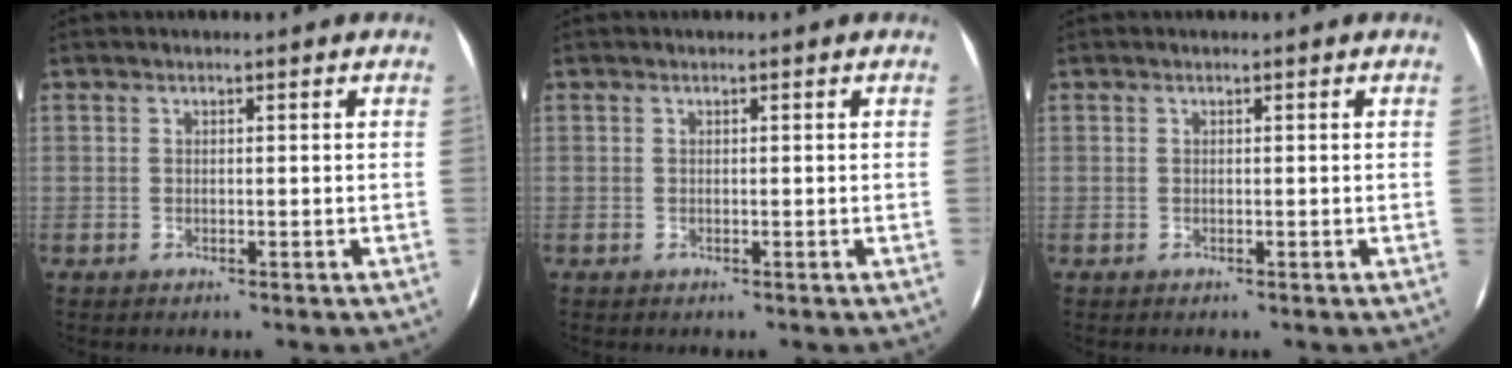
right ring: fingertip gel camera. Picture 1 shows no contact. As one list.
[{"total": 0.0}, {"total": 0.0}]